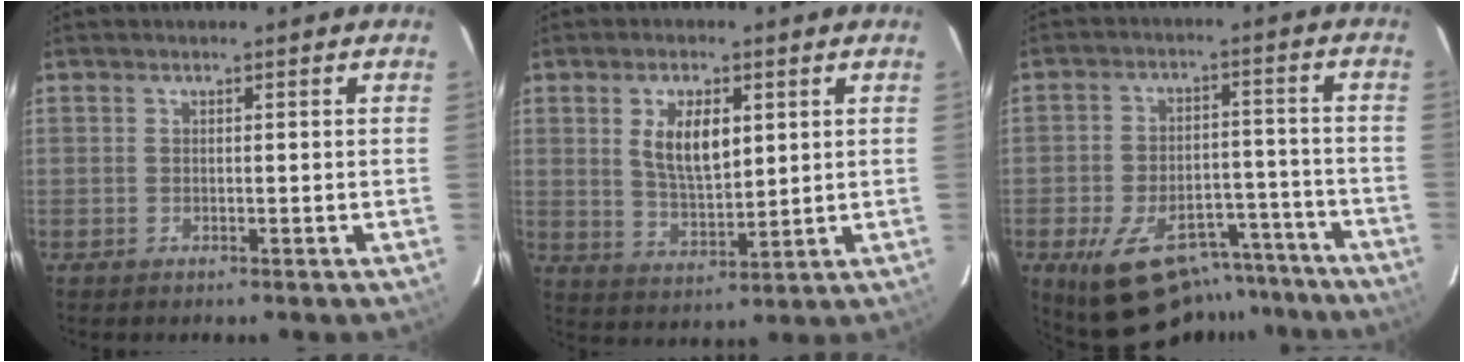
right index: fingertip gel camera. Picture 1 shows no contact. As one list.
[{"total": 7.5, "force": [2.7, 3.1, 6.2], "torque": [-0.115, -0.003, 0.059]}, {"total": 17.3, "force": [-13.7, 7.7, 7.3], "torque": [-0.135, 0.018, -0.172]}]